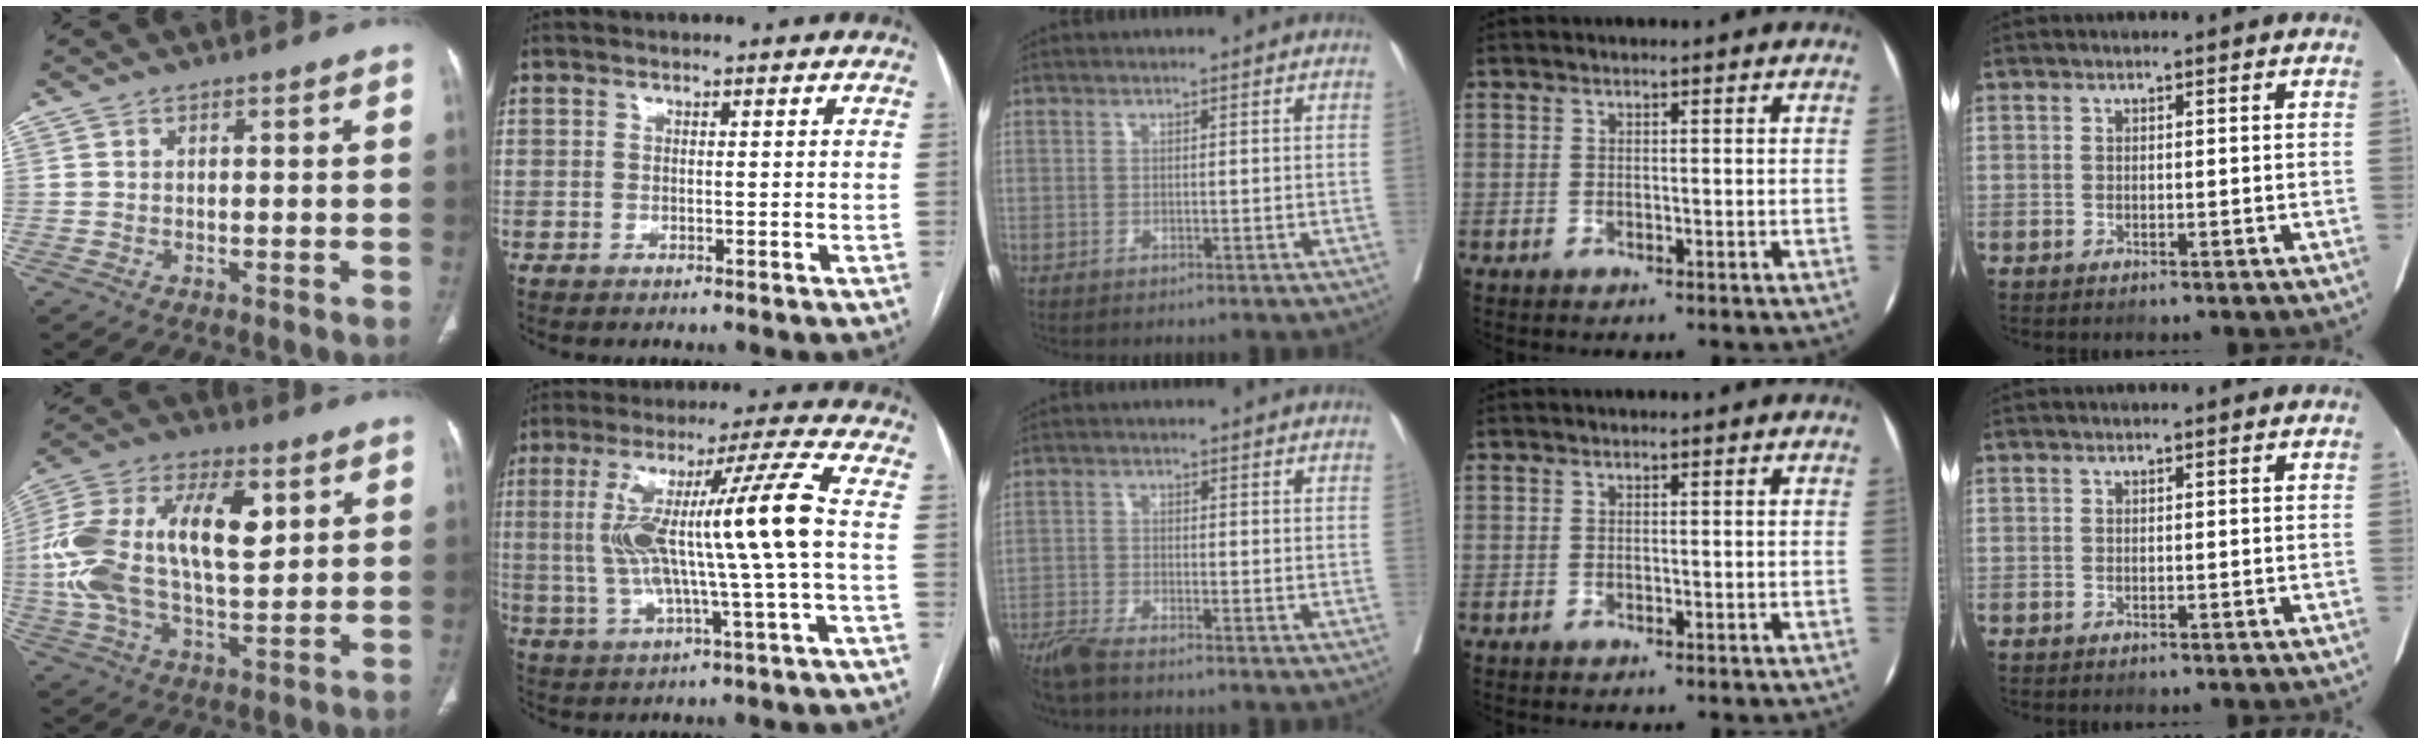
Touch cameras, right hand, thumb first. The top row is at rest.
{"thumb": {"total": 22.0, "force": [4.1, 11.0, 18.6], "torque": [-0.357, 0.010, 0.065]}, "index": {"total": 15.3, "force": [0.4, -0.7, 15.2], "torque": [-0.287, 0.021, 0.006]}, "middle": {"total": 4.7, "force": [-4.1, 0.2, 2.3], "torque": [-0.045, -0.015, -0.081]}}